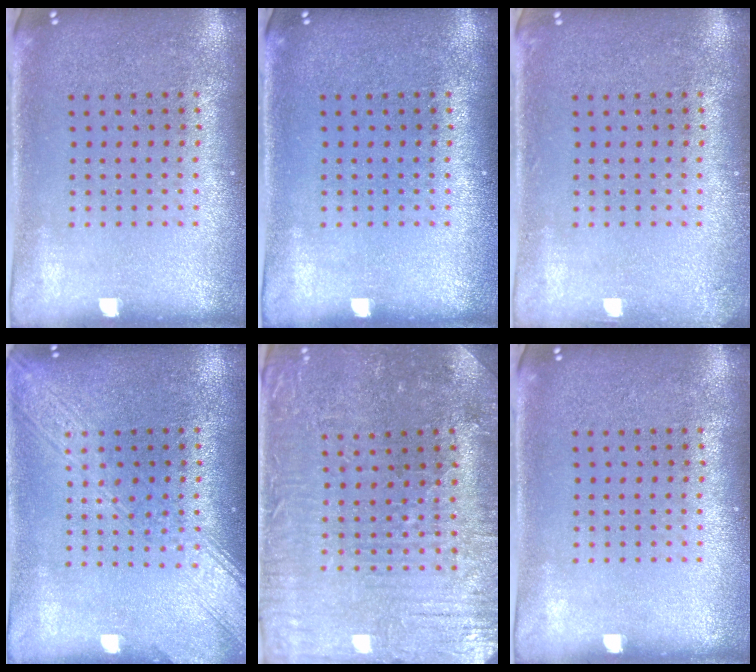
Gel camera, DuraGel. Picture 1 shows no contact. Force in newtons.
{"total": 0.0}
{"total": 0.9, "press": 0.9, "slide": 0.2}
{"total": 3.2, "press": 3.2, "slide": 0.5}
{"total": 1.6, "press": 1.5, "slide": 0.5}
{"total": 0.0}